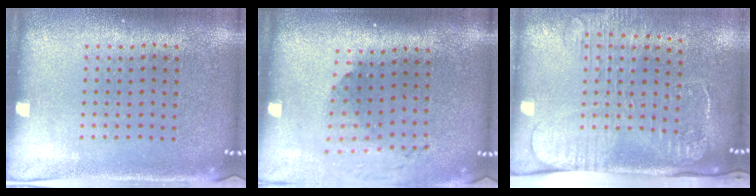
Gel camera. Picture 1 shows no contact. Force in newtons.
{"total": 1.8, "press": 1.4, "slide": 1.1}
{"total": 2.7, "press": 2.1, "slide": 1.7}